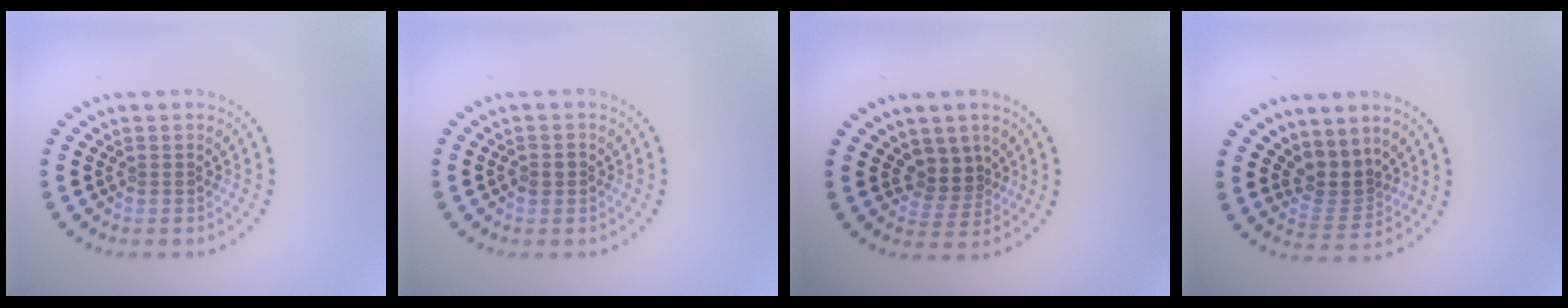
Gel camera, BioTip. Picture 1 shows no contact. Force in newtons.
{"total": 1.0, "press": 1.0, "slide": 0.1}
{"total": 2.5, "press": 1.8, "slide": 1.6}
{"total": 3.0, "press": 2.2, "slide": 2.1}